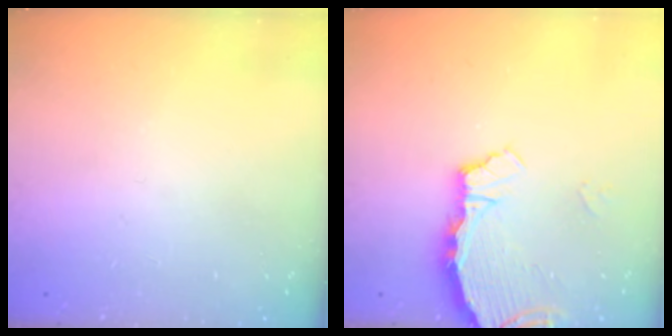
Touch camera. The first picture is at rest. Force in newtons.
{"total": 3.4, "press": 3.4, "slide": 0.4}